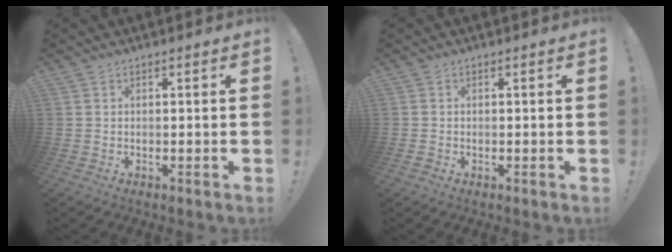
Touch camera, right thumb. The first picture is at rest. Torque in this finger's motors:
{"motor_torque": [0.12, -0.08, 0.26, -0.38, -0.03]}